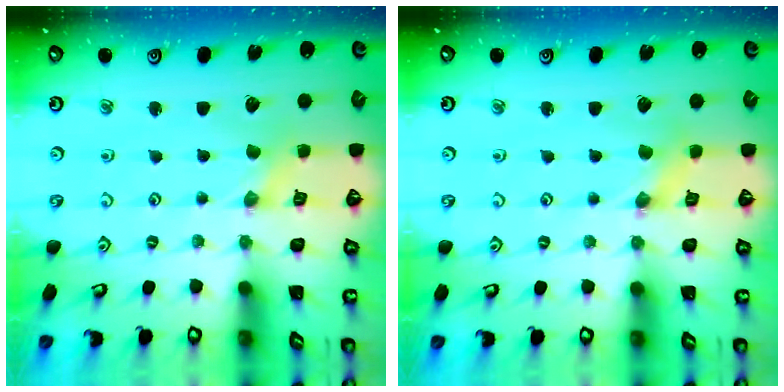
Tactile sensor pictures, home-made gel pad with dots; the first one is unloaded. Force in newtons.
{"total": 0.8, "press": 0.7, "slide": 0.3}